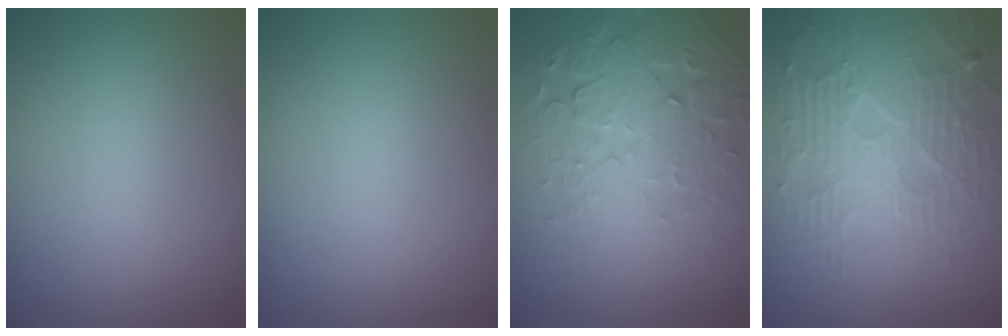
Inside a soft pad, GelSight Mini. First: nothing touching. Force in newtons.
{"total": 0.0}
{"total": 6.7, "press": 5.1, "slide": 4.4}
{"total": 7.6, "press": 5.9, "slide": 4.7}